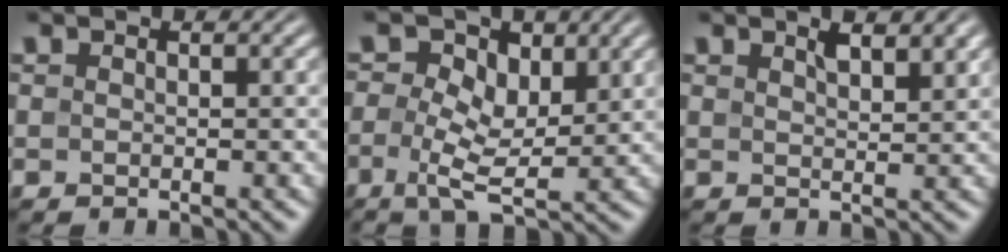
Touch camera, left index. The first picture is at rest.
{"total": 4.8, "force": [0.9, 2.7, 3.9], "torque": [-0.074, 0.003, 0.009]}
{"total": 2.6, "force": [1.7, 0.6, 1.8], "torque": [-0.033, -0.001, 0.033]}